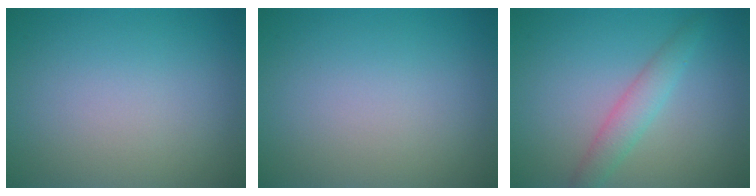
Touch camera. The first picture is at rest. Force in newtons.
{"total": 0.0}
{"total": 2.9, "press": 2.9, "slide": 0.1}